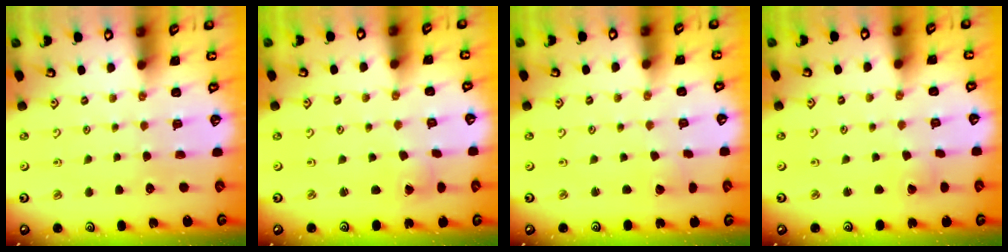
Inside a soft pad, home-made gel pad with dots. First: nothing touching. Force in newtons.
{"total": 1.0, "press": 1.0, "slide": 0.0}
{"total": 1.7, "press": 1.7, "slide": 0.1}
{"total": 0.8, "press": 0.8, "slide": 0.1}